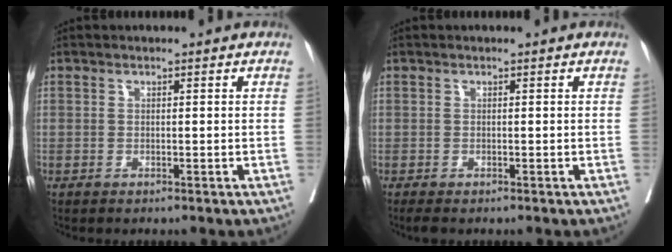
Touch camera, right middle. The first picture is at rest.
{"total": 0.9, "force": [-0.7, 0.4, 0.4], "torque": [-0.014, -0.005, -0.011]}